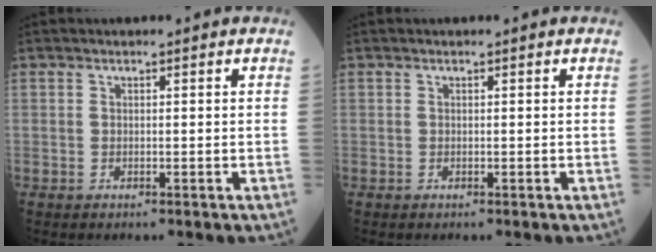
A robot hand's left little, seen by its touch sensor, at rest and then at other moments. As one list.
[{"total": 0.0}]